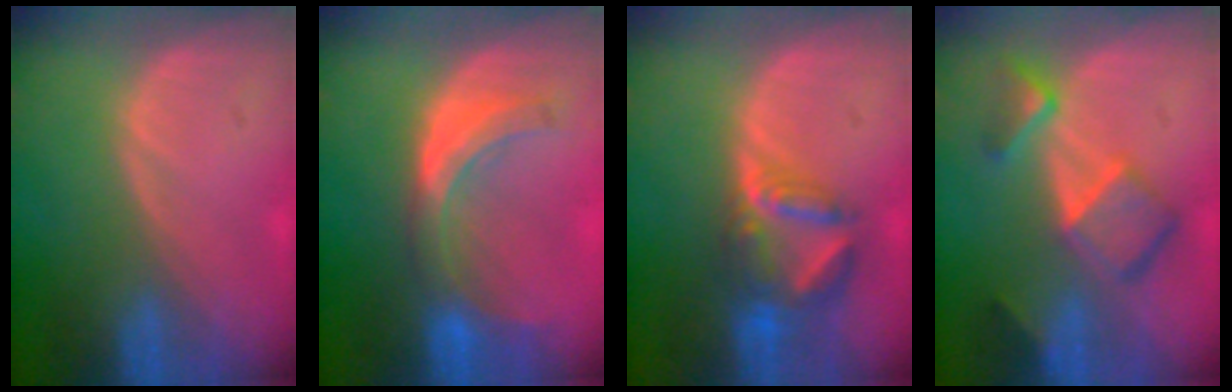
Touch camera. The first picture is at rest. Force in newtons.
{"total": 7.3, "press": 6.8, "slide": 2.9}
{"total": 6.9, "press": 6.3, "slide": 2.9}
{"total": 7.5, "press": 6.5, "slide": 3.7}